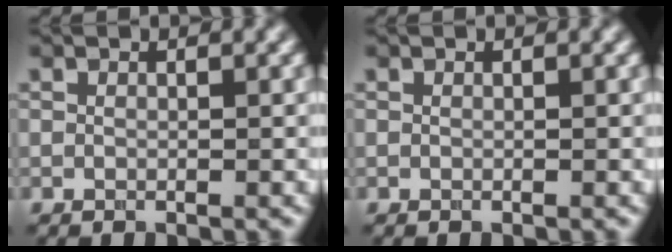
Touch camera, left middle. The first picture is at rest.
{"total": 0.0}